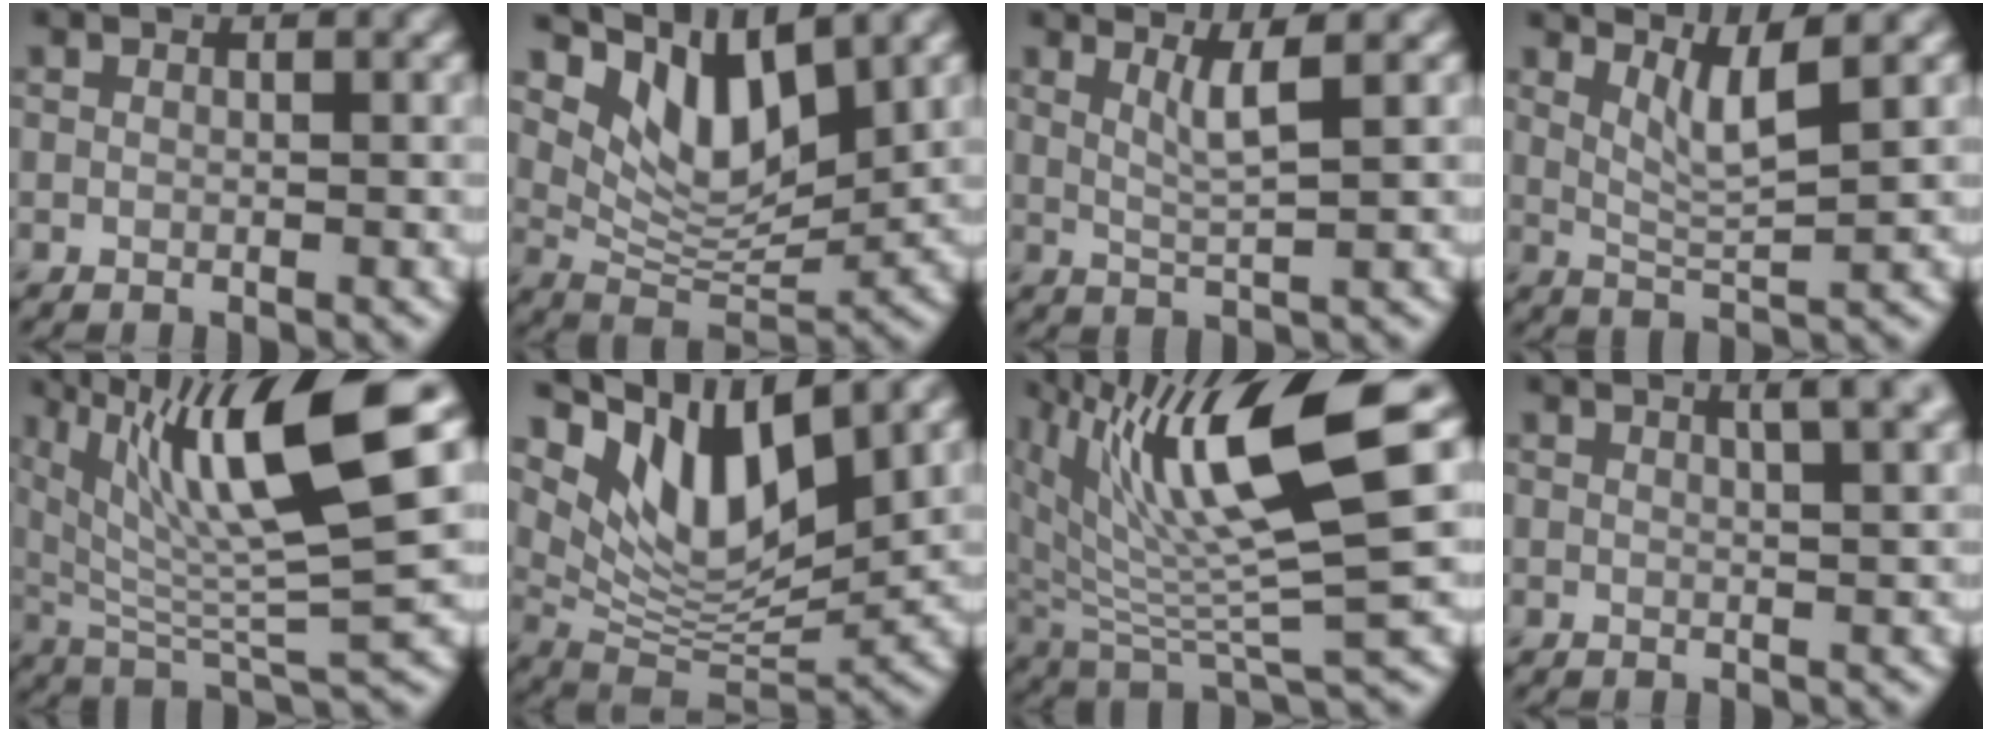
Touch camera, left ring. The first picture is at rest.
{"total": 6.9, "force": [4.3, 2.9, 4.6], "torque": [-0.083, -0.009, 0.077]}
{"total": 2.7, "force": [1.2, 0.4, 2.4], "torque": [-0.041, -0.003, 0.028]}
{"total": 3.5, "force": [2.0, 0.5, 2.8], "torque": [-0.052, -0.007, 0.043]}
{"total": 11.6, "force": [4.9, 2.4, 10.2], "torque": [-0.172, 0.003, 0.092]}
{"total": 9.1, "force": [5.2, 3.7, 6.5], "torque": [-0.115, -0.011, 0.098]}
{"total": 11.6, "force": [5.0, 2.7, 10.1], "torque": [-0.181, 0.002, 0.096]}
{"total": 3.8, "force": [2.0, 1.3, 3.0], "torque": [-0.014, 0.015, 0.007]}